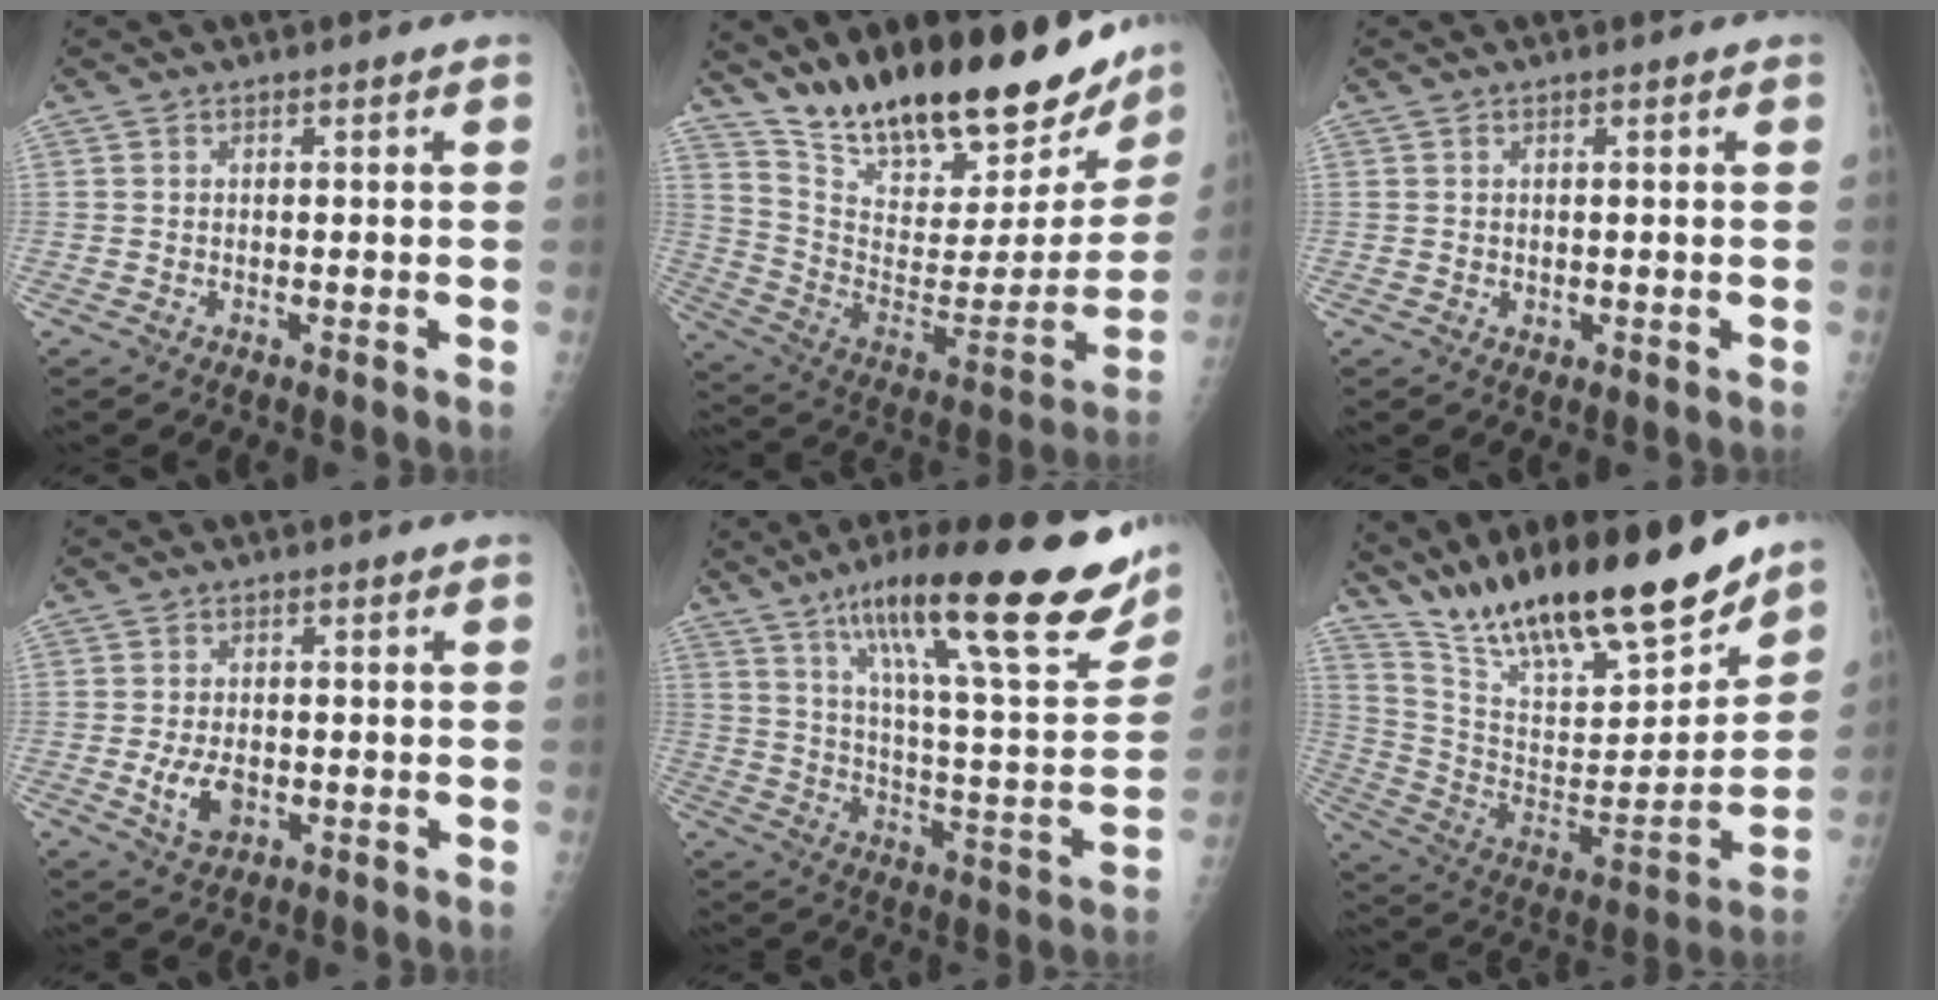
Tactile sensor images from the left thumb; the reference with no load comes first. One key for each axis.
{"total": 29.4, "fx": 23.2, "fy": 9.4, "fz": 15.3, "tx": -0.220, "ty": -0.104, "tz": 0.357}
{"total": 0.6, "fx": 0.2, "fy": 0.5, "fz": 0.3, "tx": -0.002, "ty": -0.001, "tz": 0.003}
{"total": 5.2, "fx": -1.1, "fy": 3.2, "fz": 3.8, "tx": -0.068, "ty": -0.004, "tz": -0.015}
{"total": 30.4, "fx": 18.3, "fy": 6.3, "fz": 23.4, "tx": -0.328, "ty": -0.043, "tz": 0.282}
{"total": 26.8, "fx": 21.0, "fy": 7.0, "fz": 15.0, "tx": -0.224, "ty": -0.089, "tz": 0.358}